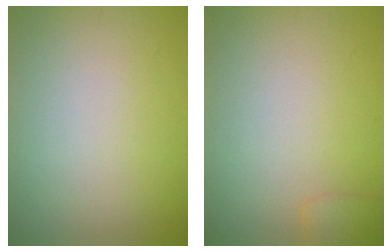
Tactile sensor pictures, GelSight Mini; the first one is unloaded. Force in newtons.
{"total": 1.5, "press": 1.5, "slide": 0.1}